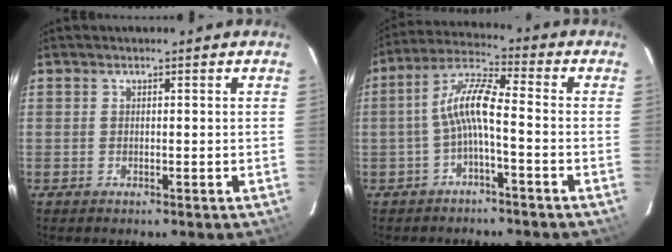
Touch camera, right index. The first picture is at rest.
{"total": 7.9, "force": [-2.3, 1.5, 7.5], "torque": [-0.167, 0.020, -0.044]}